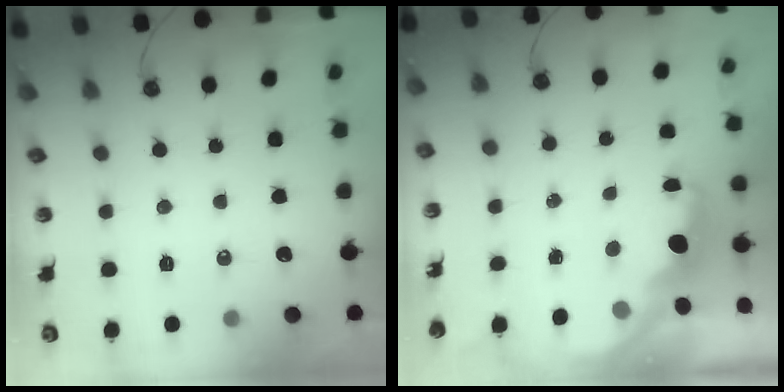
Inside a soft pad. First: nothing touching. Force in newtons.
{"total": 2.8, "press": 2.6, "slide": 0.9}